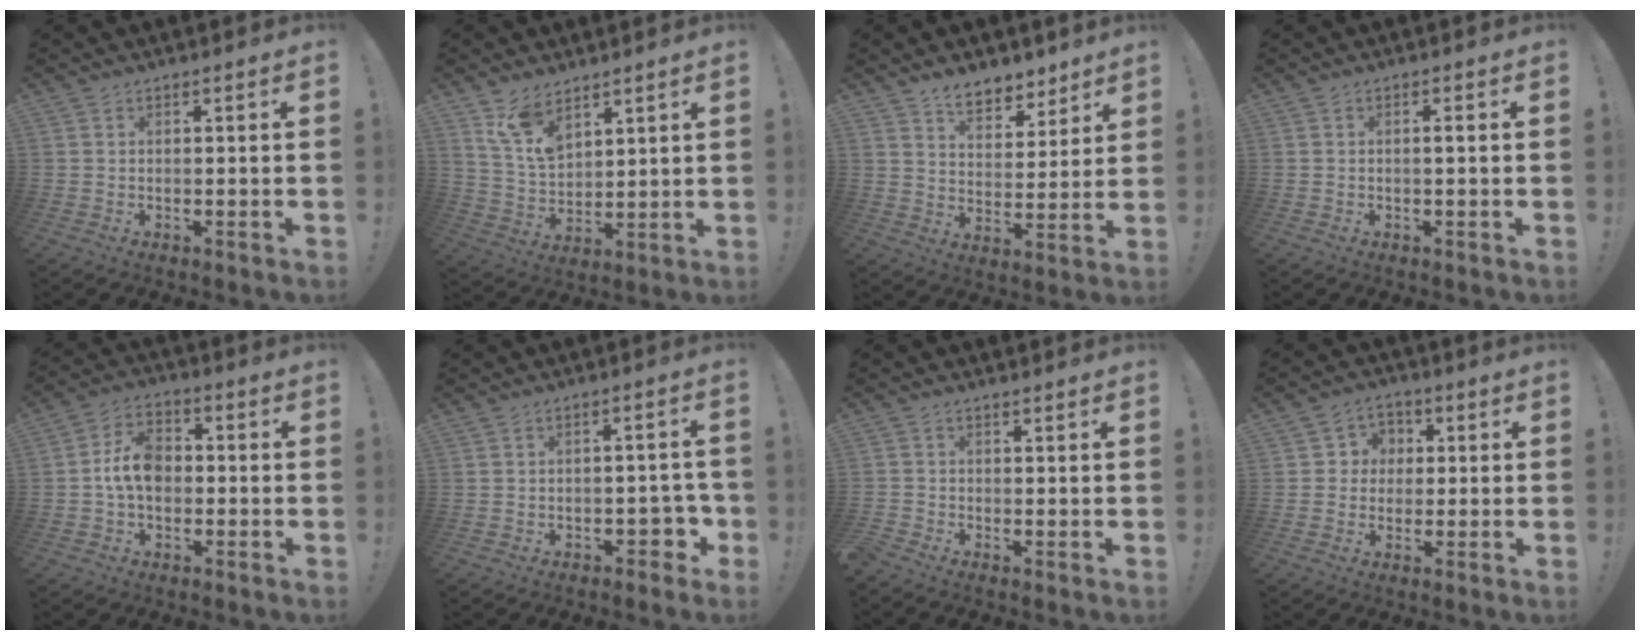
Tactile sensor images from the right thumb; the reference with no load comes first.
{"total": 10.2, "force": [7.7, 5.1, 4.3], "torque": [-0.094, -0.040, 0.152]}
{"total": 8.8, "force": [7.0, 4.6, 2.8], "torque": [-0.039, -0.054, 0.133]}
{"total": 1.3, "force": [0.0, -0.1, 1.3], "torque": [-0.022, 0.000, -0.003]}
{"total": 9.7, "force": [-0.8, 6.6, 7.0], "torque": [-0.126, 0.012, -0.012]}
{"total": 5.5, "force": [-2.4, 3.3, 3.7], "torque": [-0.034, 0.013, -0.041]}
{"total": 0.8, "force": [-0.3, 0.7, 0.1], "torque": [-0.007, 0.005, -0.004]}
{"total": 5.5, "force": [-0.2, 5.4, 1.0], "torque": [-0.008, 0.007, -0.005]}